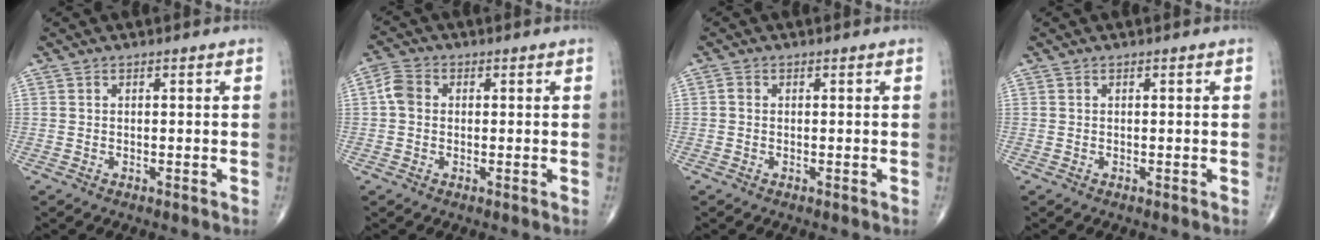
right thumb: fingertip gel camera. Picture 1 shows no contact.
{"total": 3.8, "force": [0.2, 3.0, 2.2], "torque": [-0.042, 0.011, -0.005]}
{"total": 0.8, "force": [0.0, 0.6, 0.4], "torque": [-0.006, 0.001, -0.004]}
{"total": 0.0}